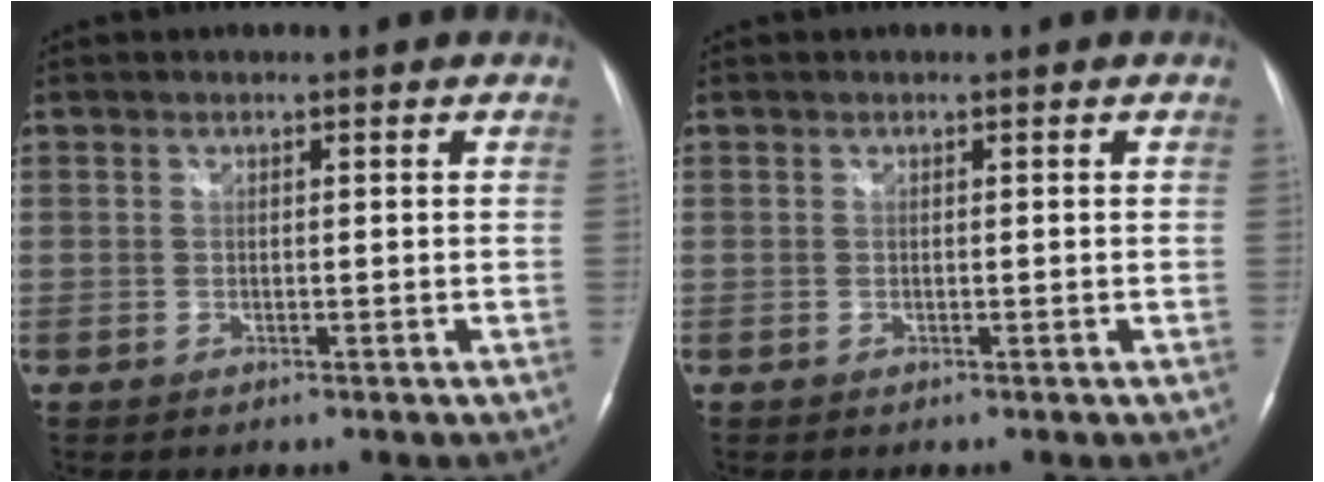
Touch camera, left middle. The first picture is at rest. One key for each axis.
{"total": 0.0}